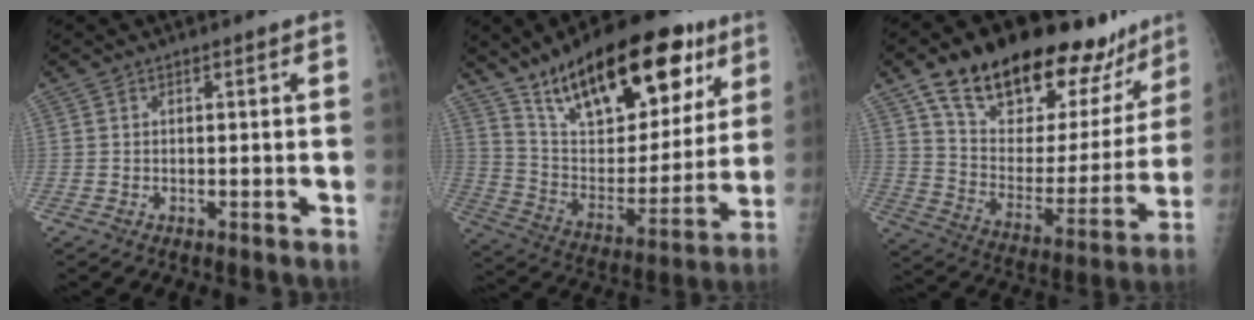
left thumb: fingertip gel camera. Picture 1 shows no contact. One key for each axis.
{"total": 29.1, "fx": 17.0, "fy": 12.5, "fz": 20.1, "tx": -0.275, "ty": -0.033, "tz": 0.278}
{"total": 28.8, "fx": 21.3, "fy": 12.3, "fz": 14.9, "tx": -0.190, "ty": -0.073, "tz": 0.326}